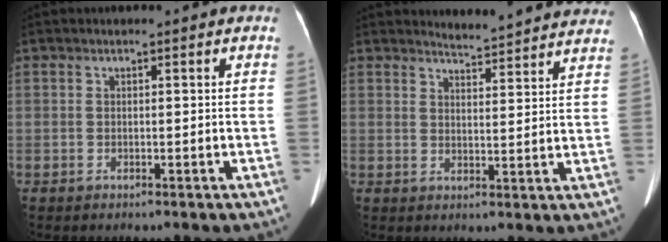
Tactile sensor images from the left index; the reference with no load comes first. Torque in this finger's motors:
{"motor_torque": [0.87, -1.27, 0.02, 0.01]}